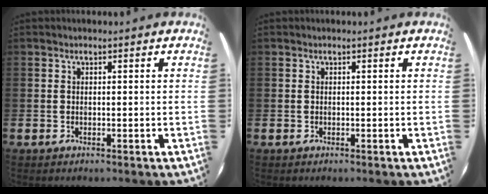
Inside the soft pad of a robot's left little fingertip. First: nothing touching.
{"total": 0.0}